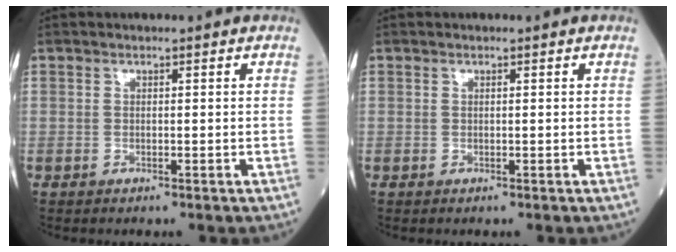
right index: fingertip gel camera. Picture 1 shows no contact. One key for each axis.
{"total": 0.0}